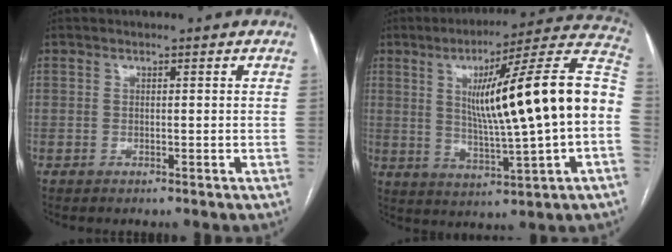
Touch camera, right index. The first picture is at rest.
{"total": 21.6, "force": [1.4, 0.5, 21.5], "torque": [-0.300, 0.025, 0.016]}